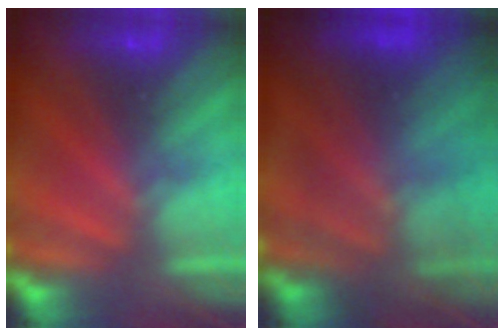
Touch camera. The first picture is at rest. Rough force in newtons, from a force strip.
{"total": 7.3}